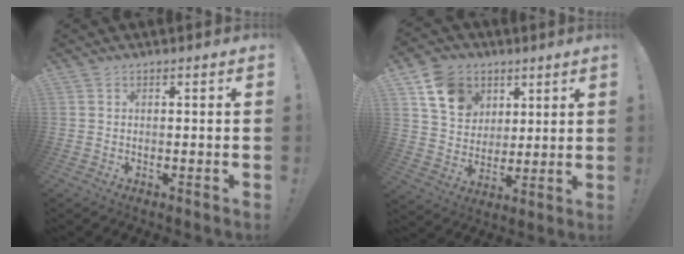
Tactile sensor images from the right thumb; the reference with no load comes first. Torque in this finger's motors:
{"motor_torque": [1.22, 1.84, 0.12, -0.16, 0.00]}